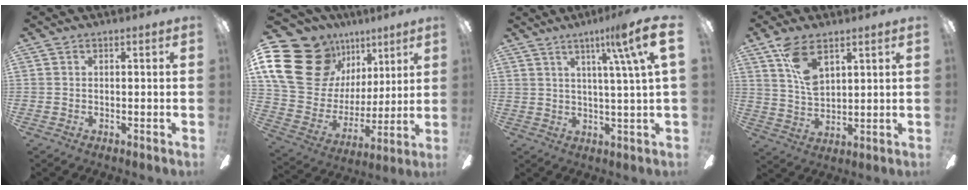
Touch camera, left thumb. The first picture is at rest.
{"total": 23.3, "force": [11.7, 16.4, 11.8], "torque": [-0.220, -0.057, 0.230]}
{"total": 11.5, "force": [6.0, 0.2, 9.8], "torque": [-0.143, -0.025, 0.082]}
{"total": 9.6, "force": [5.5, 4.6, 6.4], "torque": [-0.121, -0.012, 0.102]}